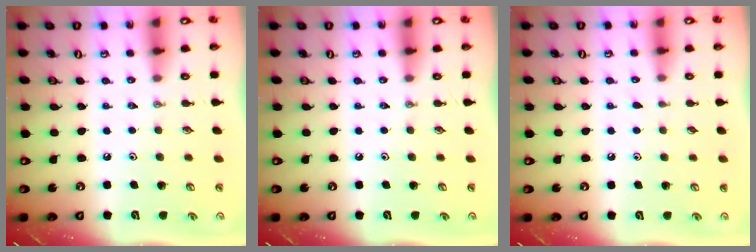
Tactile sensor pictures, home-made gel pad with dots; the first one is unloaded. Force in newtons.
{"total": 0.0}
{"total": 3.8, "press": 3.7, "slide": 0.6}